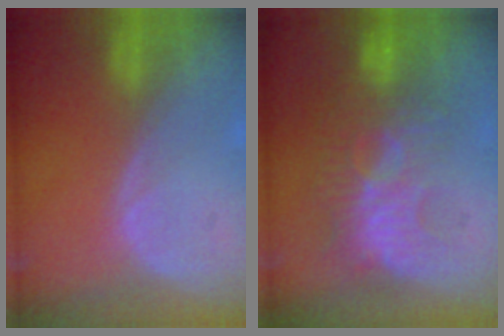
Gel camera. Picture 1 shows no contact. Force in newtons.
{"total": 9.4, "press": 8.9, "slide": 2.9}